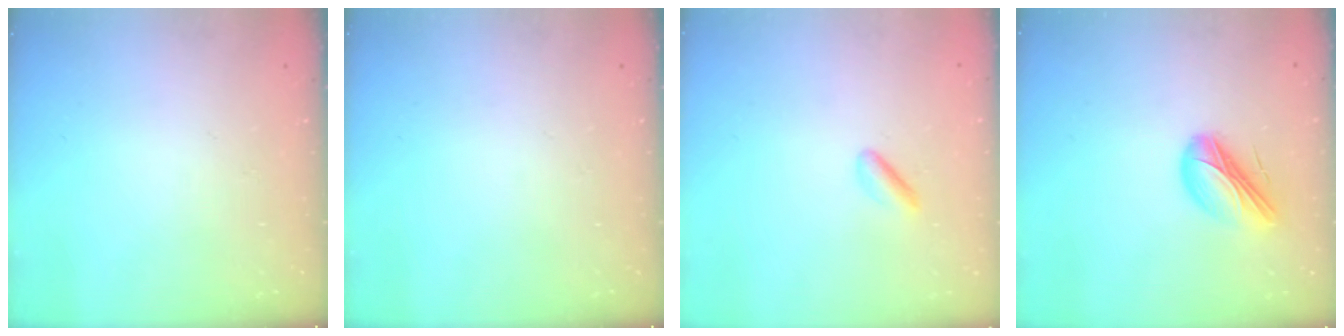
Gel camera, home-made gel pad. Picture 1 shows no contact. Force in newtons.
{"total": 0.0}
{"total": 1.8, "press": 1.6, "slide": 0.8}
{"total": 10.8, "press": 10.3, "slide": 3.1}